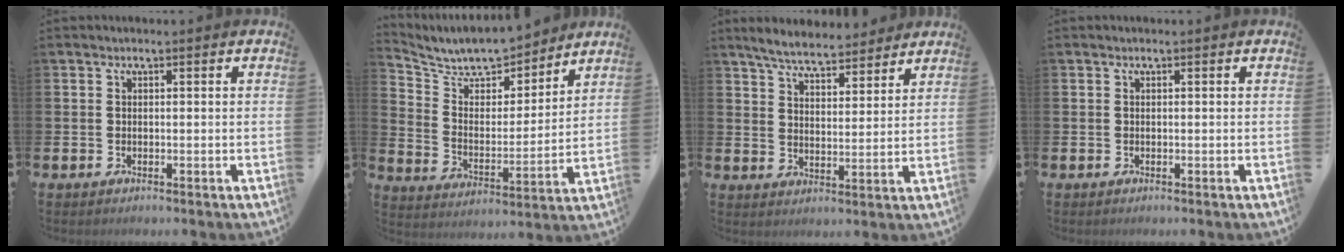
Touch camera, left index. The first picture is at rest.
{"total": 8.3, "force": [7.9, 2.3, 1.2], "torque": [-0.062, -0.069, 0.139]}
{"total": 6.3, "force": [6.0, 1.2, 1.5], "torque": [-0.043, -0.032, 0.106]}
{"total": 0.0}